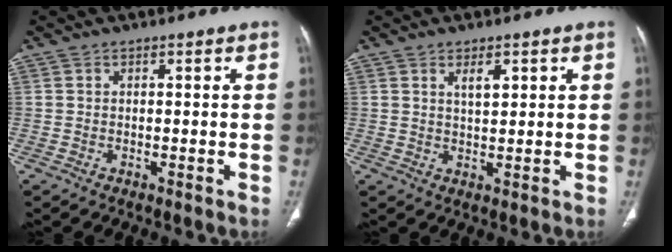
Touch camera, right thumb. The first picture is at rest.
{"total": 3.2, "force": [1.6, 1.2, 2.5], "torque": [-0.034, -0.011, 0.029]}